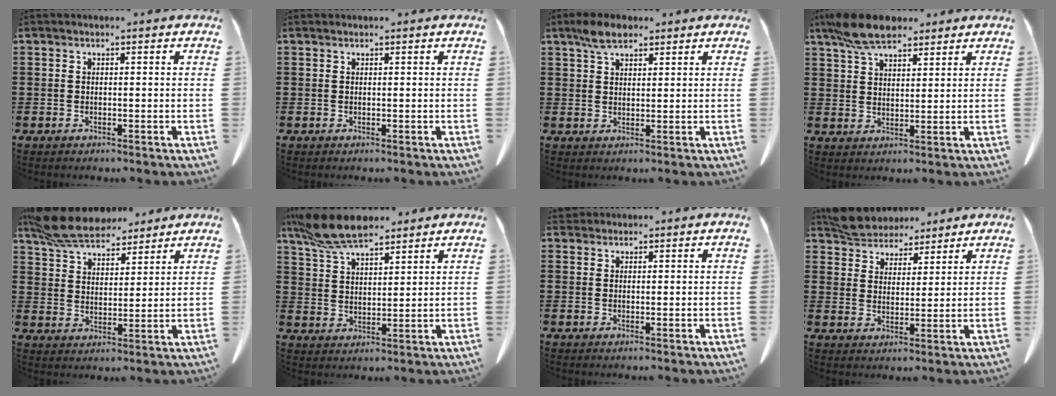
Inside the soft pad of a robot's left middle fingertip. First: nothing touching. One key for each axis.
{"total": 0.0}
{"total": 4.5, "fx": 3.2, "fy": 1.8, "fz": 2.6, "tx": -0.060, "ty": 0.005, "tz": 0.060}
{"total": 7.8, "fx": 6.1, "fy": 2.8, "fz": 4.0, "tx": -0.097, "ty": -0.006, "tz": 0.116}
{"total": 8.8, "fx": 7.9, "fy": 2.5, "fz": 3.2, "tx": -0.092, "ty": -0.019, "tz": 0.150}
{"total": 9.6, "fx": 7.9, "fy": 2.9, "fz": 4.6, "tx": -0.115, "ty": -0.014, "tz": 0.149}
{"total": 1.5, "fx": 1.4, "fy": 0.5, "fz": 0.3, "tx": -0.010, "ty": 0.001, "tz": 0.028}
{"total": 5.4, "fx": 5.1, "fy": 1.7, "fz": 0.4, "tx": -0.033, "ty": -0.016, "tz": 0.095}